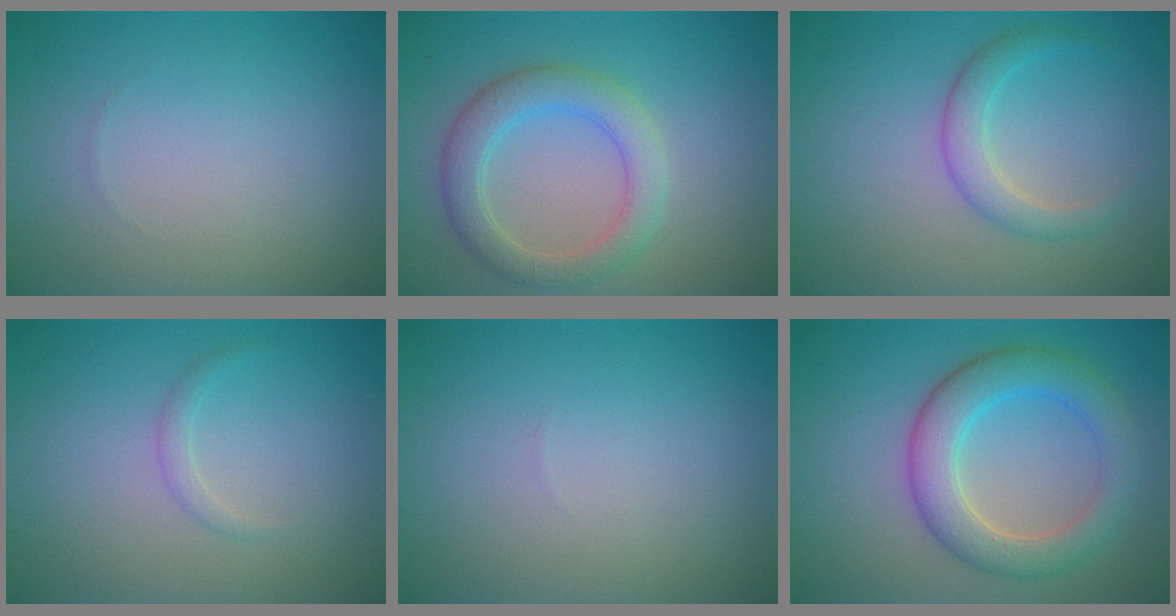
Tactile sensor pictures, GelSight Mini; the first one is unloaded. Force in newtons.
{"total": 4.1, "press": 4.1, "slide": 0.2}
{"total": 2.5, "press": 2.5, "slide": 0.1}
{"total": 0.9, "press": 0.9, "slide": 0.0}
{"total": 0.0}
{"total": 5.5, "press": 5.5, "slide": 0.1}